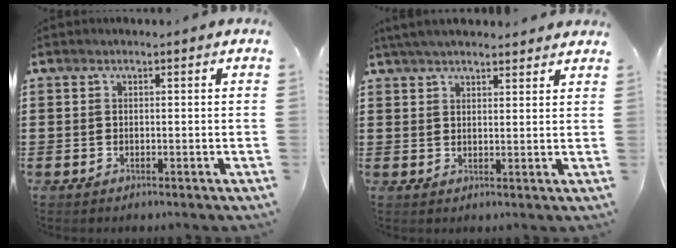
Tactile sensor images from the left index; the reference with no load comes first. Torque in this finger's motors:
{"motor_torque": [1.08, -1.06, 0.42, 0.10]}